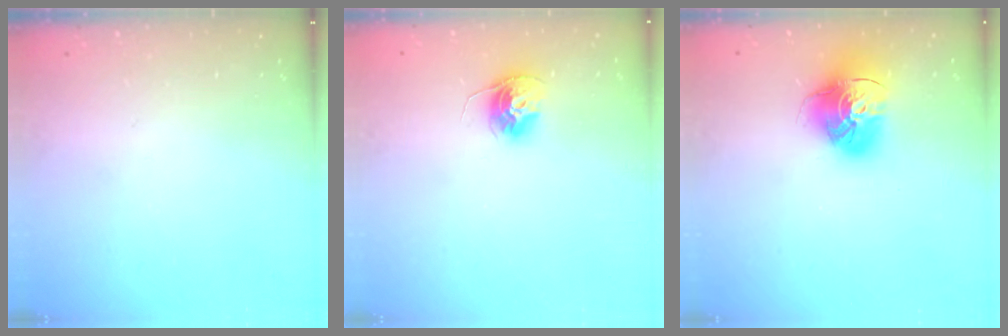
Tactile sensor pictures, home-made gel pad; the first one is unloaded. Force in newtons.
{"total": 11.4, "press": 11.4, "slide": 1.0}
{"total": 15.6, "press": 15.5, "slide": 1.7}